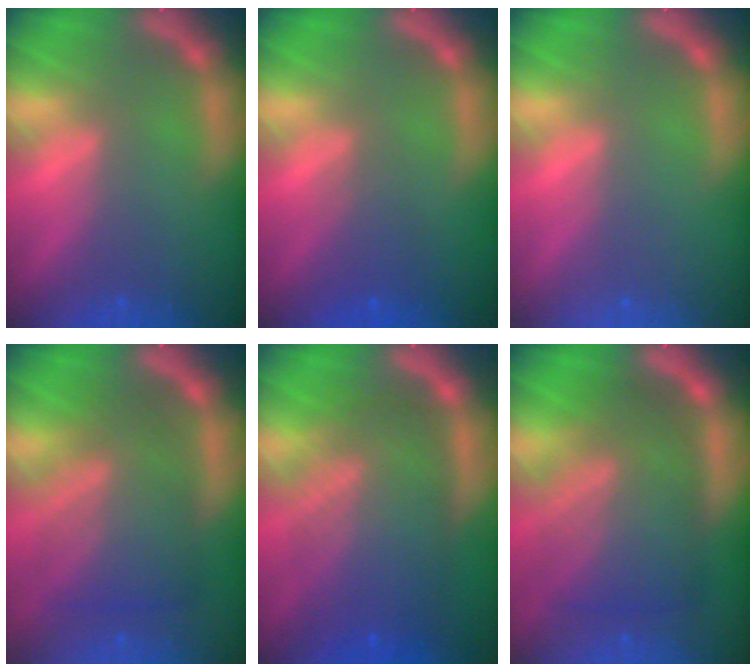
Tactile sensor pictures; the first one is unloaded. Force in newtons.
{"total": 2.5}
{"total": 0.0}
{"total": 8.1}
{"total": 10.0}
{"total": 9.5}